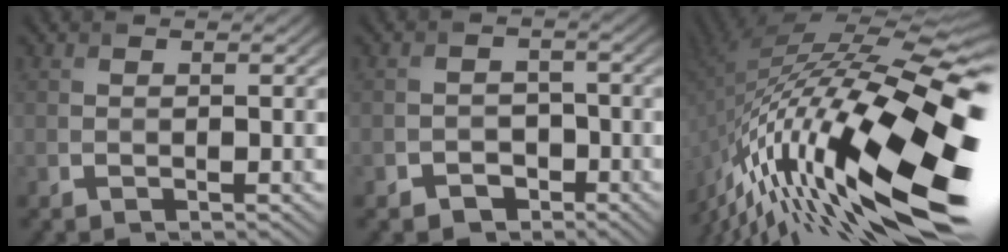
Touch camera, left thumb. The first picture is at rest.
{"total": 3.2, "force": [-2.1, 2.4, 0.3], "torque": [0.009, 0.005, -0.045]}
{"total": 20.8, "force": [-8.1, 7.7, 17.6], "torque": [-0.338, -0.019, -0.148]}